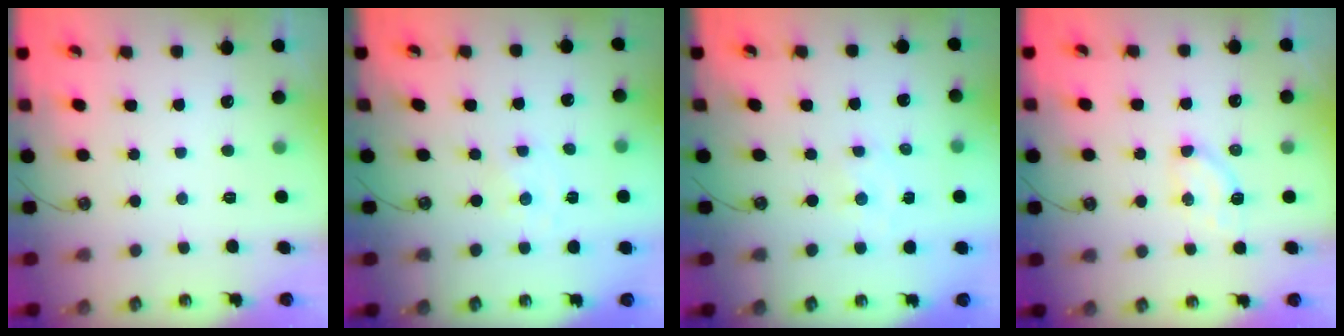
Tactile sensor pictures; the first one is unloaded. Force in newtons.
{"total": 0.0}
{"total": 1.8, "press": 1.7, "slide": 0.3}
{"total": 5.1, "press": 5.1, "slide": 0.6}